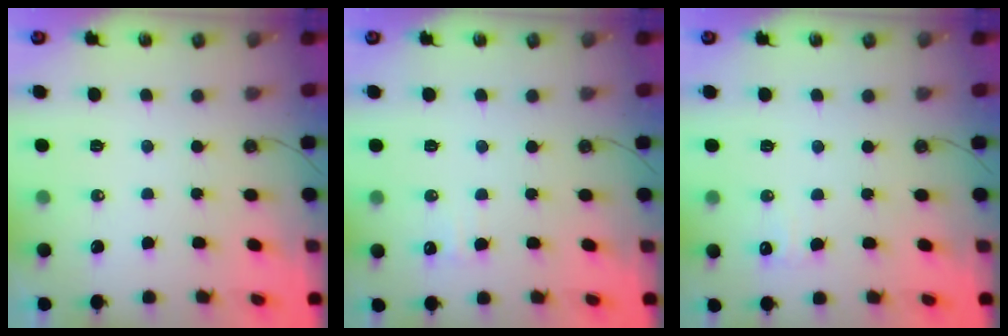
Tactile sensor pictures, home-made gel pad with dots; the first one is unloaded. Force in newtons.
{"total": 5.4, "press": 5.2, "slide": 1.2}
{"total": 5.9, "press": 5.7, "slide": 1.3}